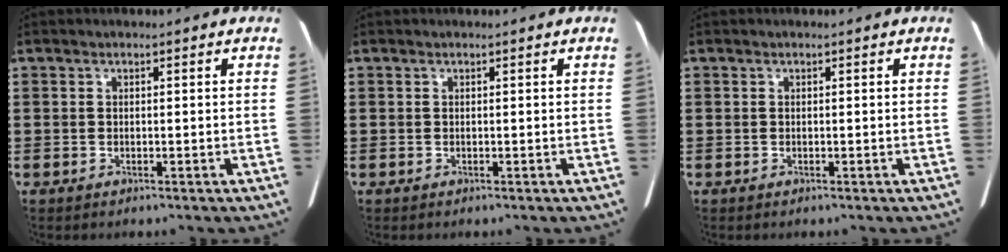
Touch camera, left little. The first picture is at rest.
{"total": 0.0}
{"total": 0.0}